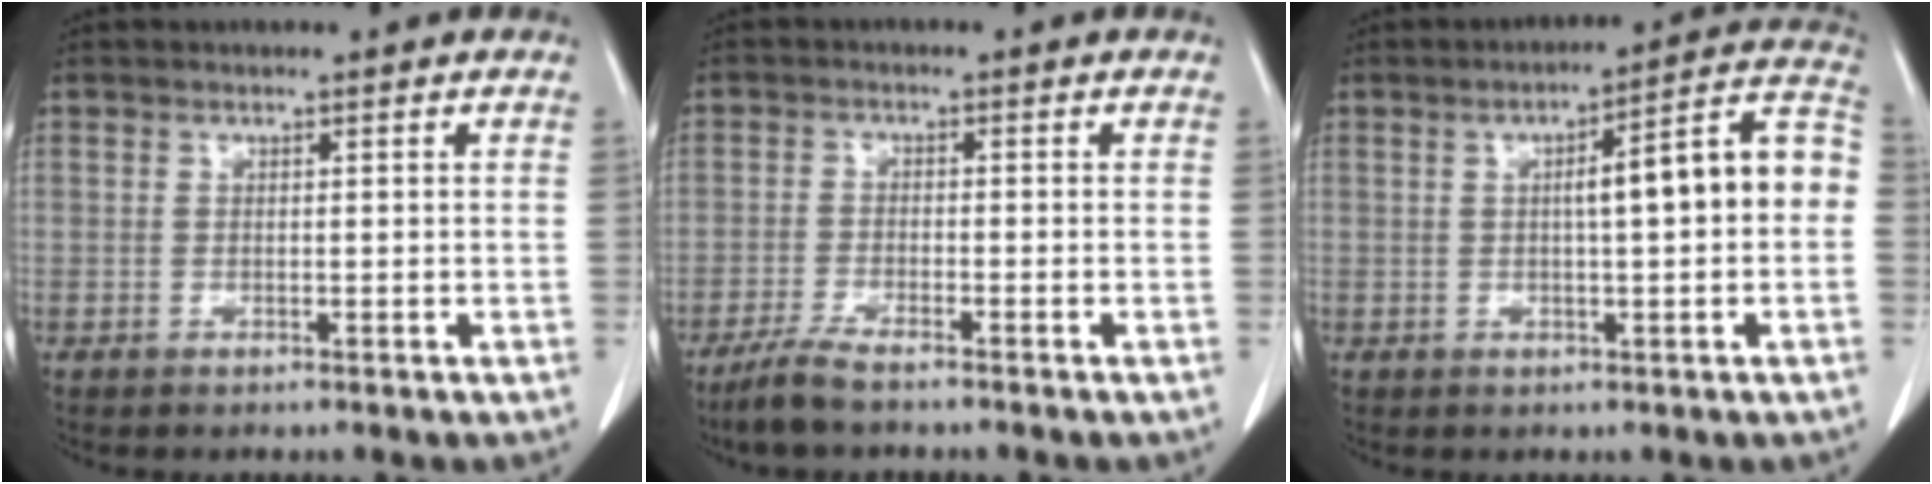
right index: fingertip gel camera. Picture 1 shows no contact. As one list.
[{"total": 4.3, "force": [-3.6, 0.3, 2.5], "torque": [-0.056, -0.011, -0.069]}, {"total": 11.2, "force": [0.2, 1.3, 11.2], "torque": [-0.150, 0.038, 0.001]}]